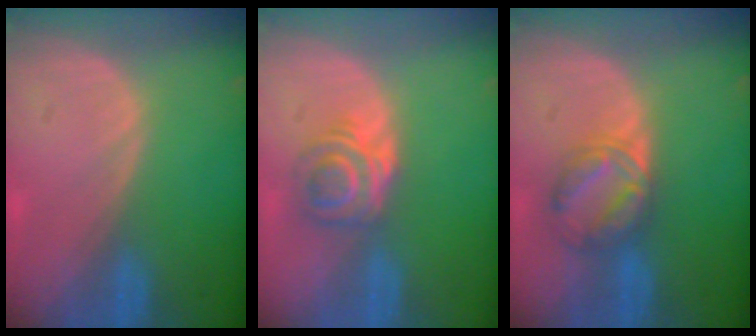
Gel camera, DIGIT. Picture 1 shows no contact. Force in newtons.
{"total": 6.1, "press": 5.0, "slide": 3.5}
{"total": 5.8, "press": 5.8, "slide": 0.0}